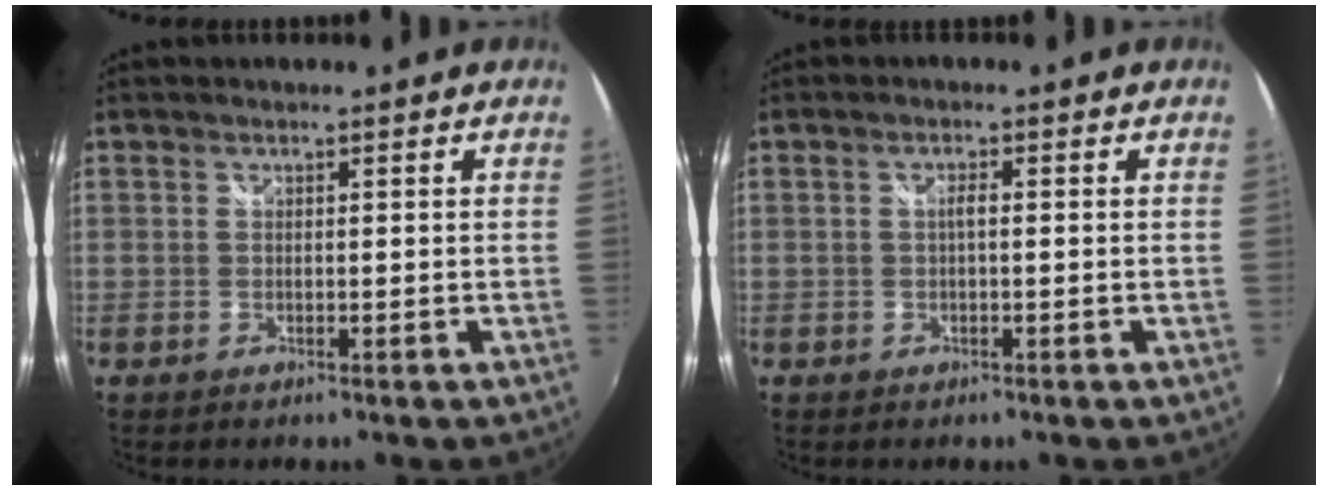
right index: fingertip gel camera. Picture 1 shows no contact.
{"total": 1.3, "force": [-0.1, 0.3, 1.2], "torque": [-0.022, 0.004, -0.004]}